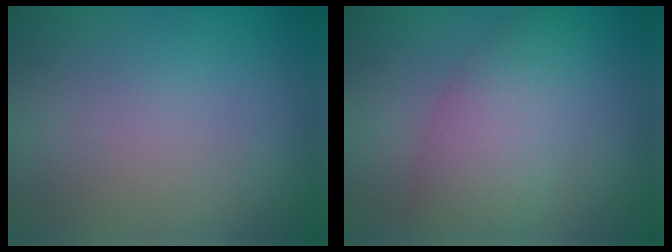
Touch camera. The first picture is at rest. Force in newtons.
{"total": 5.0, "press": 4.9, "slide": 0.2}